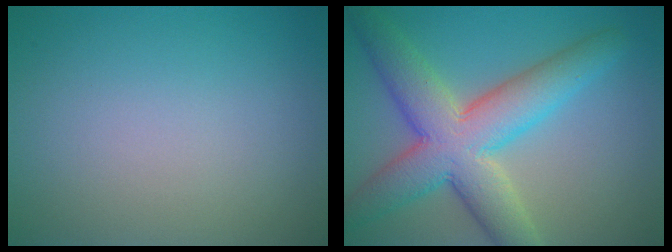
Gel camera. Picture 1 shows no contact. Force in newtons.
{"total": 9.1, "press": 9.0, "slide": 0.6}